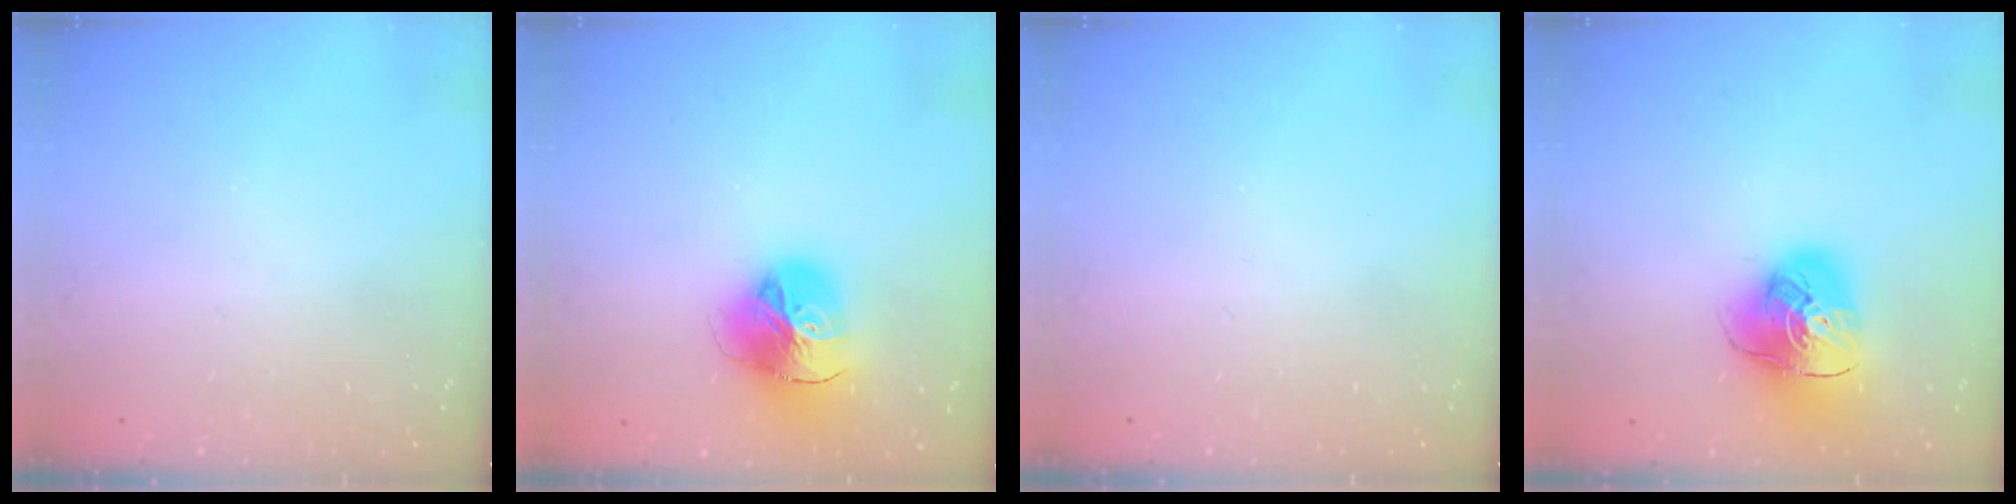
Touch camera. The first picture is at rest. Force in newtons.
{"total": 18.2, "press": 18.1, "slide": 2.0}
{"total": 0.0}
{"total": 14.9, "press": 14.7, "slide": 2.0}